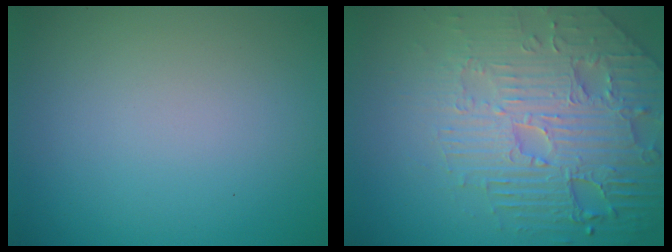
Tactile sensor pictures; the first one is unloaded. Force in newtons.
{"total": 6.8, "press": 5.6, "slide": 3.7}